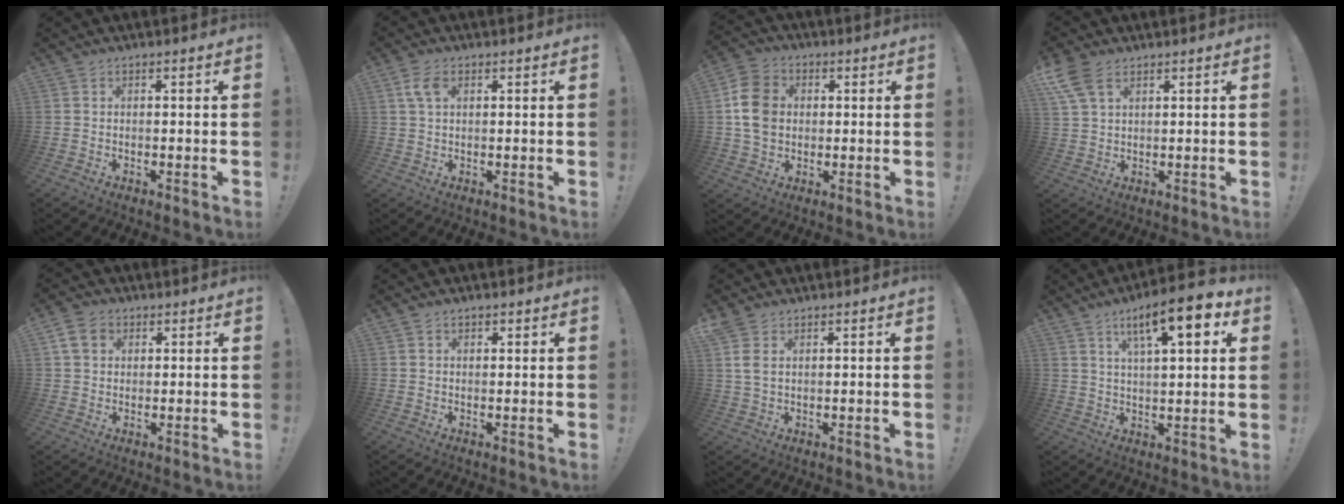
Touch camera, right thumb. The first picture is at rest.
{"total": 4.9, "force": [1.8, 2.7, 3.7], "torque": [-0.066, 0.003, 0.034]}
{"total": 11.8, "force": [1.0, 9.6, 6.7], "torque": [-0.117, 0.011, 0.023]}
{"total": 7.8, "force": [4.2, 4.0, 5.2], "torque": [-0.102, -0.008, 0.085]}
{"total": 6.8, "force": [2.8, 5.2, 3.5], "torque": [-0.061, 0.003, 0.059]}
{"total": 1.1, "force": [0.8, 0.7, 0.3], "torque": [-0.004, 0.000, 0.014]}
{"total": 4.3, "force": [1.8, 2.4, 3.1], "torque": [-0.063, -0.004, 0.035]}
{"total": 13.1, "force": [6.1, 3.7, 11.0], "torque": [-0.159, -0.024, 0.091]}